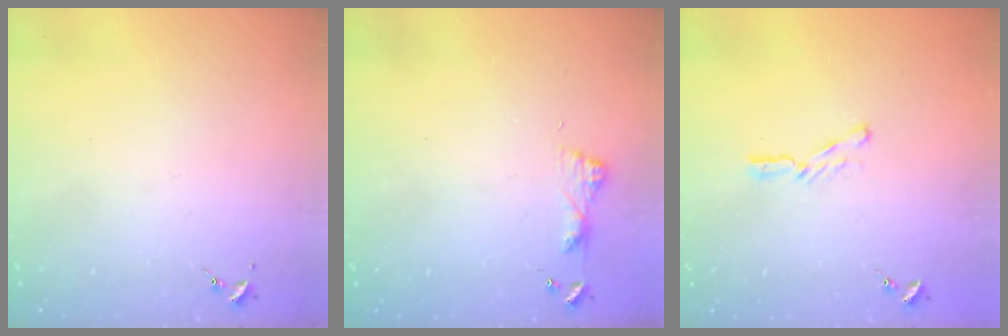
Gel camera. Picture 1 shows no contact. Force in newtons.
{"total": 5.0, "press": 4.9, "slide": 0.6}
{"total": 4.7, "press": 4.7, "slide": 0.3}